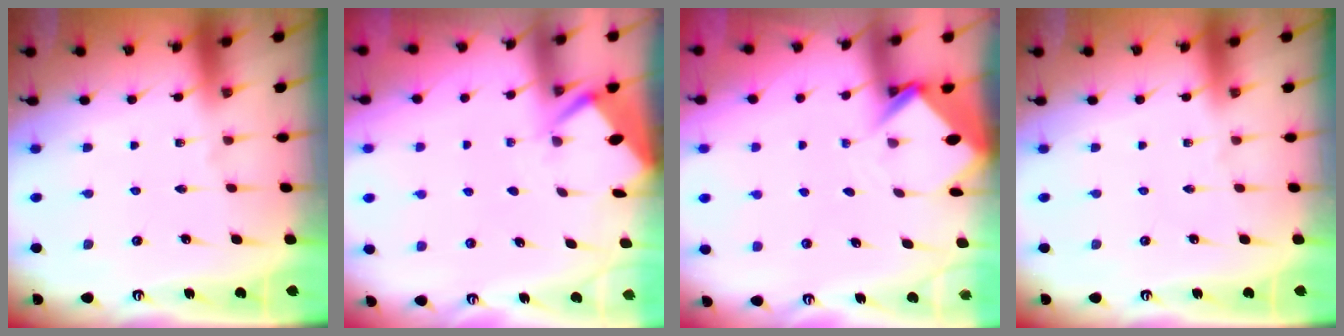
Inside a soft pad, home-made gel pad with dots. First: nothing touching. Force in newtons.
{"total": 2.7, "press": 2.6, "slide": 0.3}
{"total": 3.7, "press": 3.7, "slide": 0.2}
{"total": 0.0}